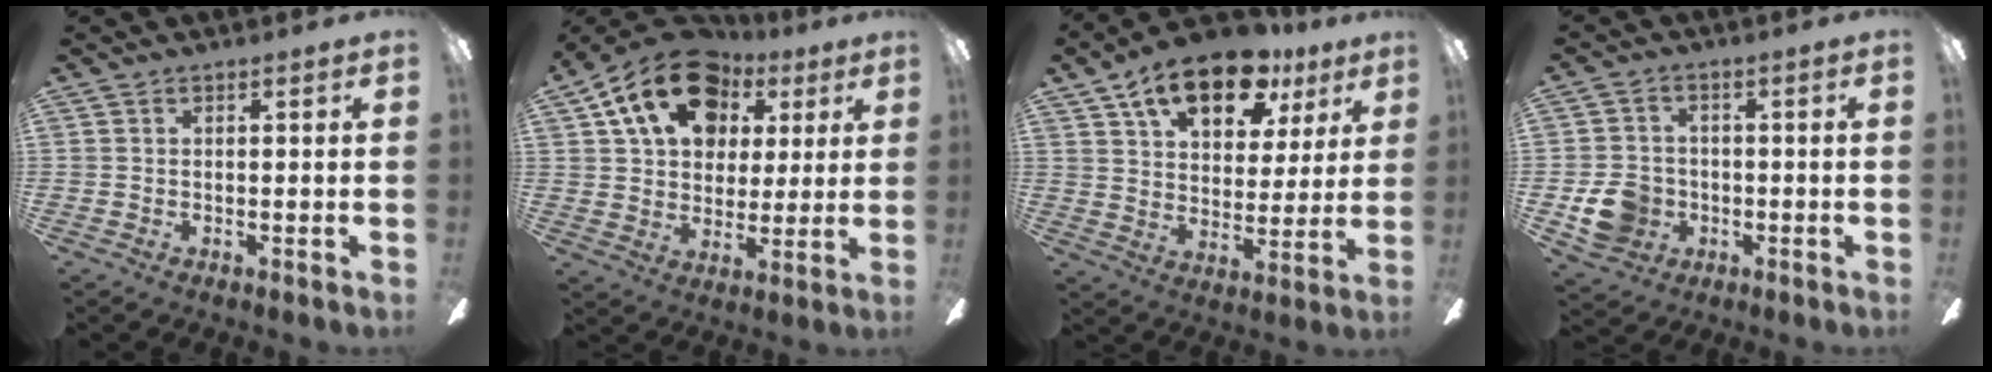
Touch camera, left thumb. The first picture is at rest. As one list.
[{"total": 19.2, "force": [9.7, 12.9, 10.4], "torque": [-0.181, -0.029, 0.177]}, {"total": 17.1, "force": [11.0, 8.6, 9.9], "torque": [-0.148, -0.050, 0.189]}, {"total": 8.4, "force": [-2.3, 7.3, 3.5], "torque": [-0.071, 0.018, -0.039]}]